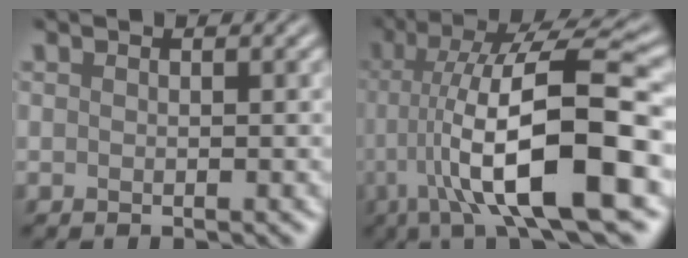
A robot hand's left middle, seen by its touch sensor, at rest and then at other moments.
{"total": 13.3, "force": [-2.1, 3.1, 12.8], "torque": [-0.196, 0.019, -0.031]}